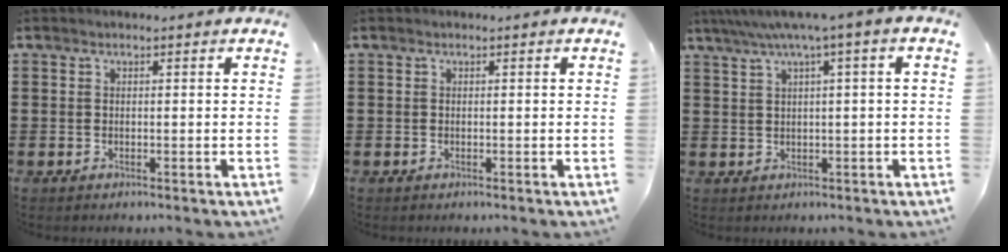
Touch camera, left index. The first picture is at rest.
{"total": 0.0}
{"total": 3.9, "force": [1.1, -0.5, 3.7], "torque": [-0.072, -0.006, 0.014]}